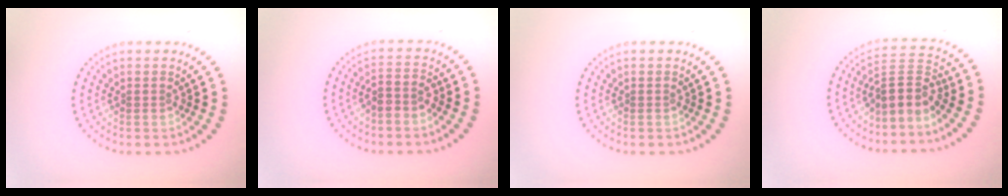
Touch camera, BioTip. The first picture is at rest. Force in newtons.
{"total": 1.9, "press": 1.6, "slide": 1.0}
{"total": 0.0}
{"total": 3.3, "press": 2.4, "slide": 2.2}